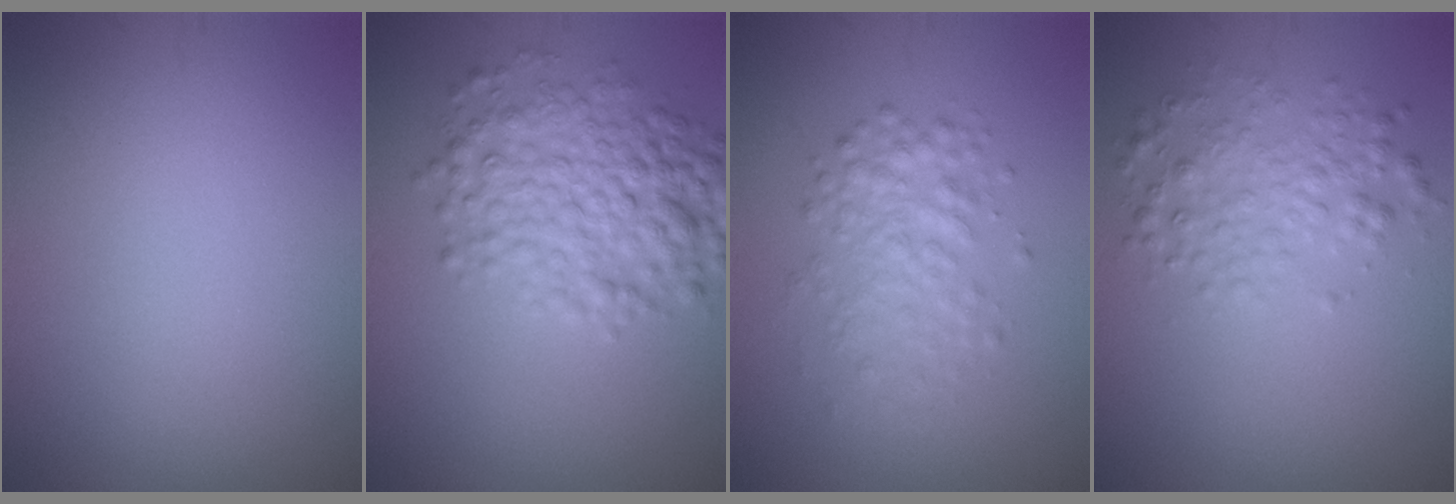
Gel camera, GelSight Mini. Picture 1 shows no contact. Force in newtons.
{"total": 5.8, "press": 5.8, "slide": 0.0}
{"total": 3.1, "press": 3.1, "slide": 0.1}
{"total": 3.0, "press": 3.0, "slide": 0.0}